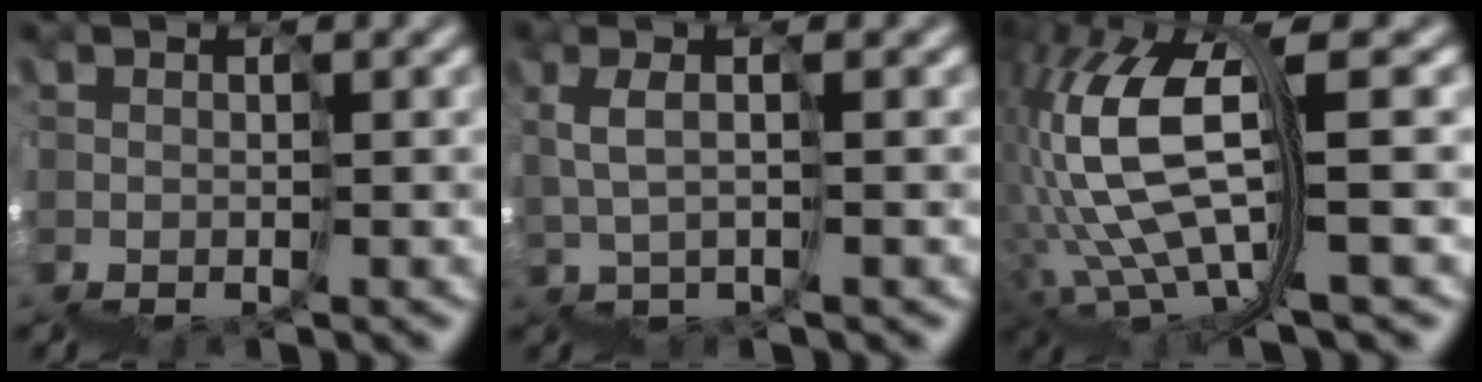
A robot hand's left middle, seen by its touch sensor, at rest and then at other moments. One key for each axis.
{"total": 3.0, "fx": 2.8, "fy": 0.0, "fz": 1.0, "tx": -0.011, "ty": 0.031, "tz": 0.039}
{"total": 8.1, "fx": 3.1, "fy": 2.1, "fz": 7.1, "tx": -0.166, "ty": 0.025, "tz": 0.056}